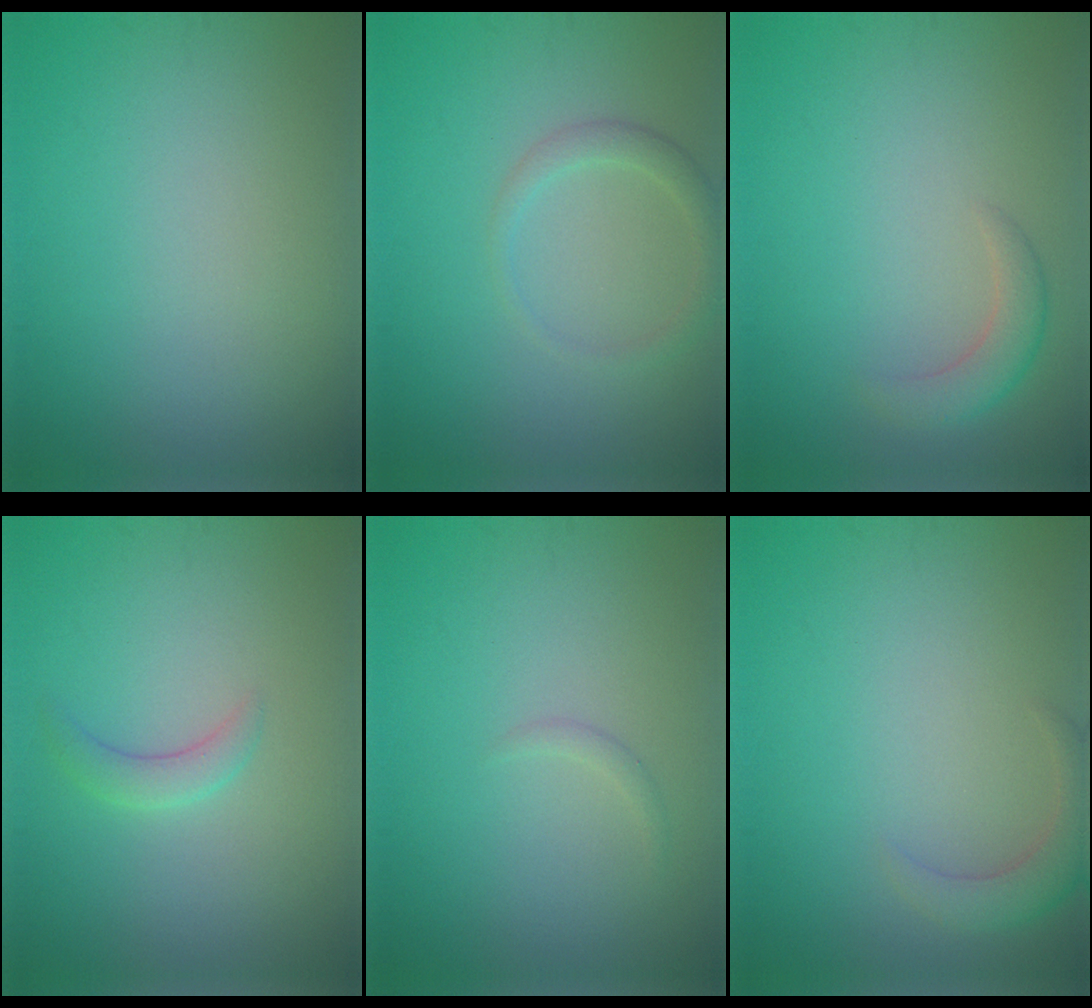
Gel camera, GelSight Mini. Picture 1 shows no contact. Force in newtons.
{"total": 1.7, "press": 1.7, "slide": 0.1}
{"total": 2.1, "press": 2.1, "slide": 0.2}
{"total": 1.6, "press": 1.6, "slide": 0.1}
{"total": 0.6, "press": 0.6, "slide": 0.1}
{"total": 2.5, "press": 2.5, "slide": 0.3}